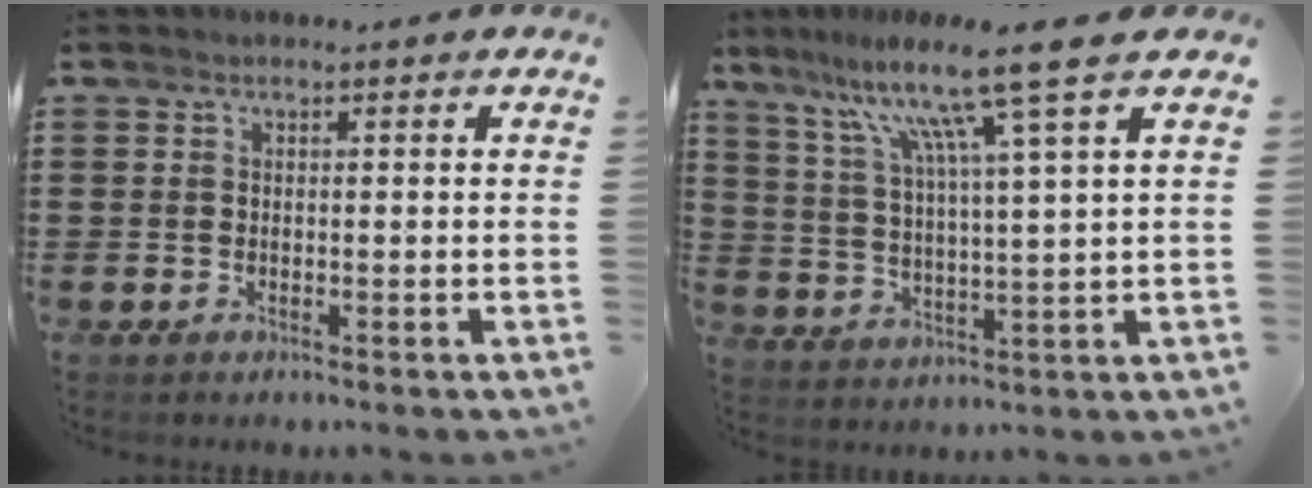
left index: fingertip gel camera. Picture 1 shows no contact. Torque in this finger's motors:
{"motor_torque": [1.08, -1.06, 0.56, 0.21]}